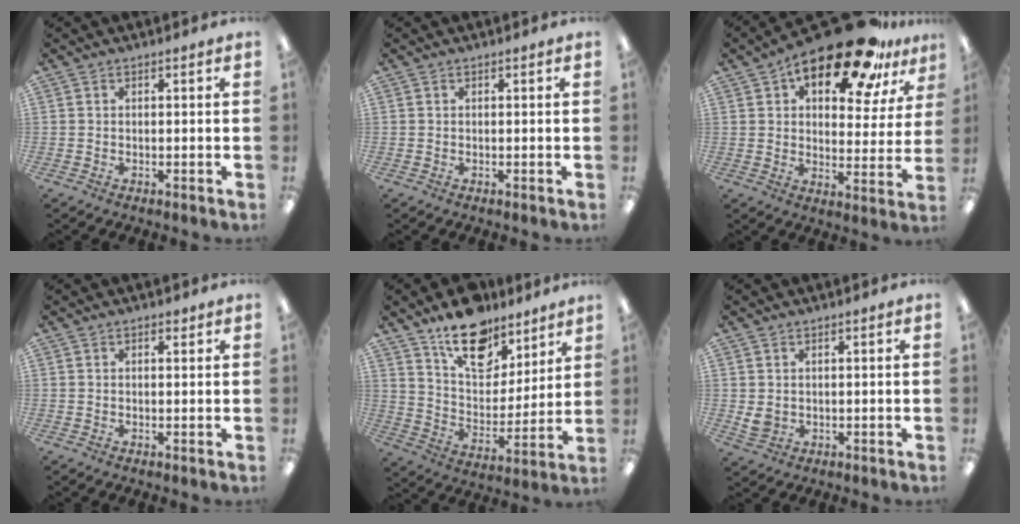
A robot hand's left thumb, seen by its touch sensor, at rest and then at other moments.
{"total": 0.0}
{"total": 20.7, "force": [14.0, 8.4, 12.8], "torque": [-0.194, -0.078, 0.233]}
{"total": 1.1, "force": [0.7, 0.7, 0.5], "torque": [-0.003, -0.001, 0.011]}
{"total": 16.8, "force": [12.4, 8.8, 7.2], "torque": [-0.116, -0.078, 0.222]}
{"total": 2.9, "force": [0.9, 2.2, 1.5], "torque": [-0.029, -0.005, 0.016]}